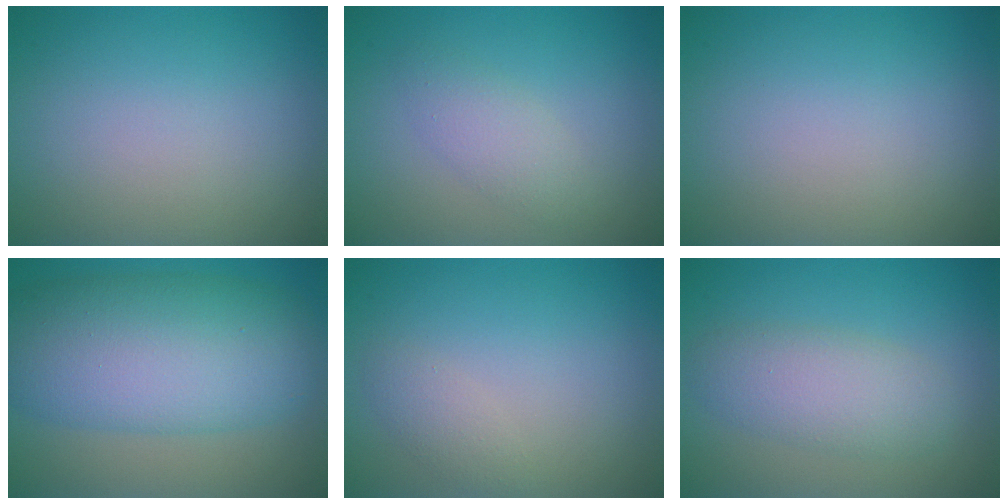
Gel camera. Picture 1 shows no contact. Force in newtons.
{"total": 2.2, "press": 2.2, "slide": 0.0}
{"total": 0.0}
{"total": 11.1, "press": 11.1, "slide": 0.1}
{"total": 1.3, "press": 1.3, "slide": 0.1}
{"total": 4.0, "press": 4.0, "slide": 0.3}